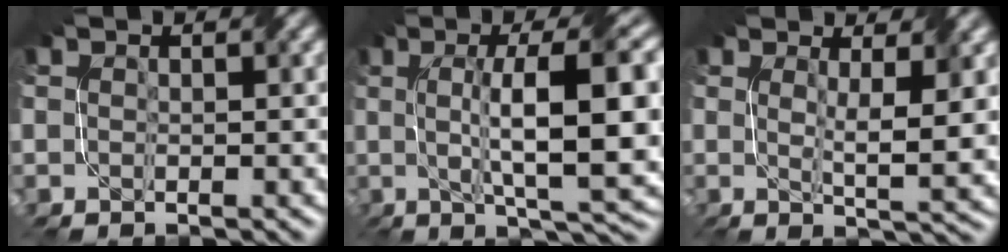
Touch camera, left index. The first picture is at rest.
{"total": 13.1, "force": [1.2, 3.1, 12.6], "torque": [-0.182, 0.009, 0.021]}
{"total": 4.9, "force": [1.2, 0.9, 4.7], "torque": [-0.074, -0.011, 0.022]}